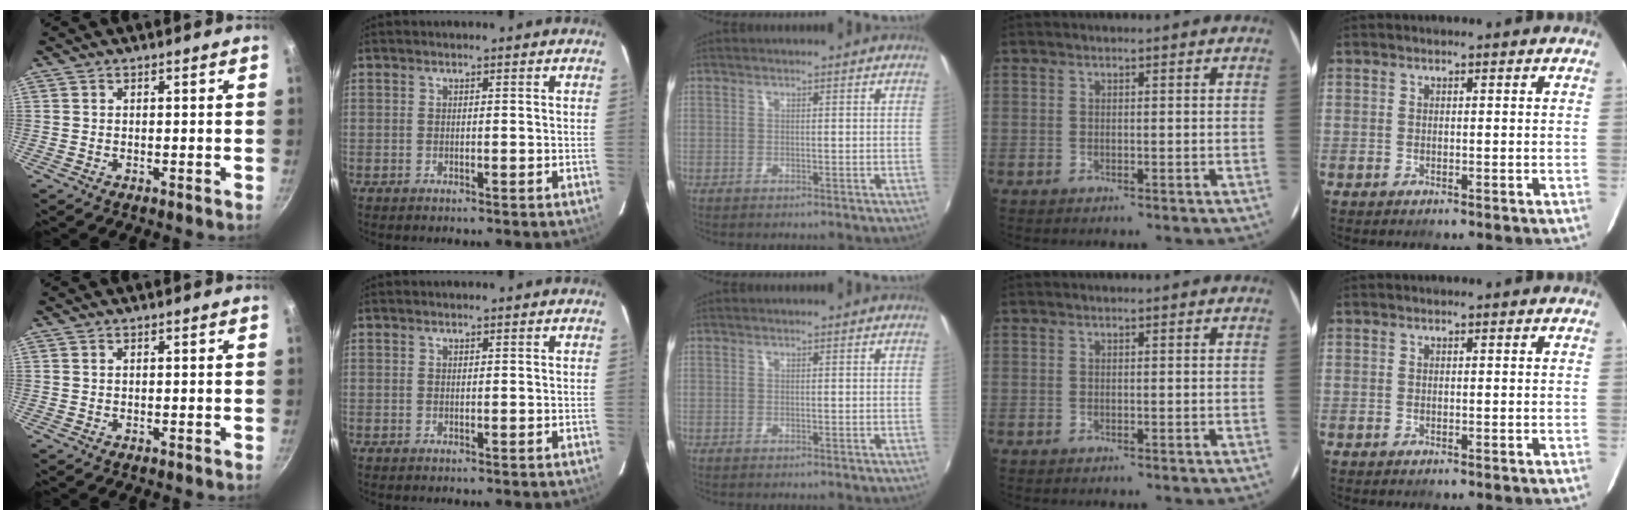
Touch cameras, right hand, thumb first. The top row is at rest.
{}